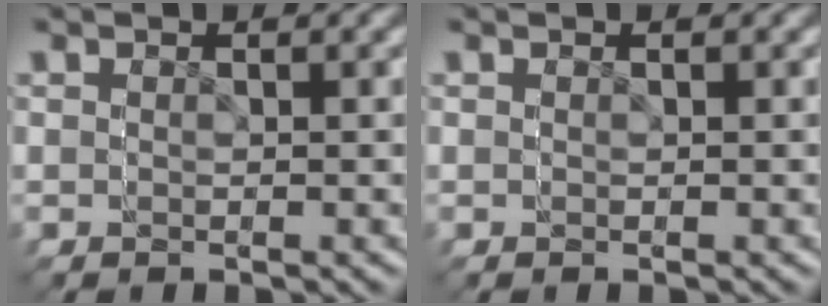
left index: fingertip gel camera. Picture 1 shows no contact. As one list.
[{"total": 0.0}]